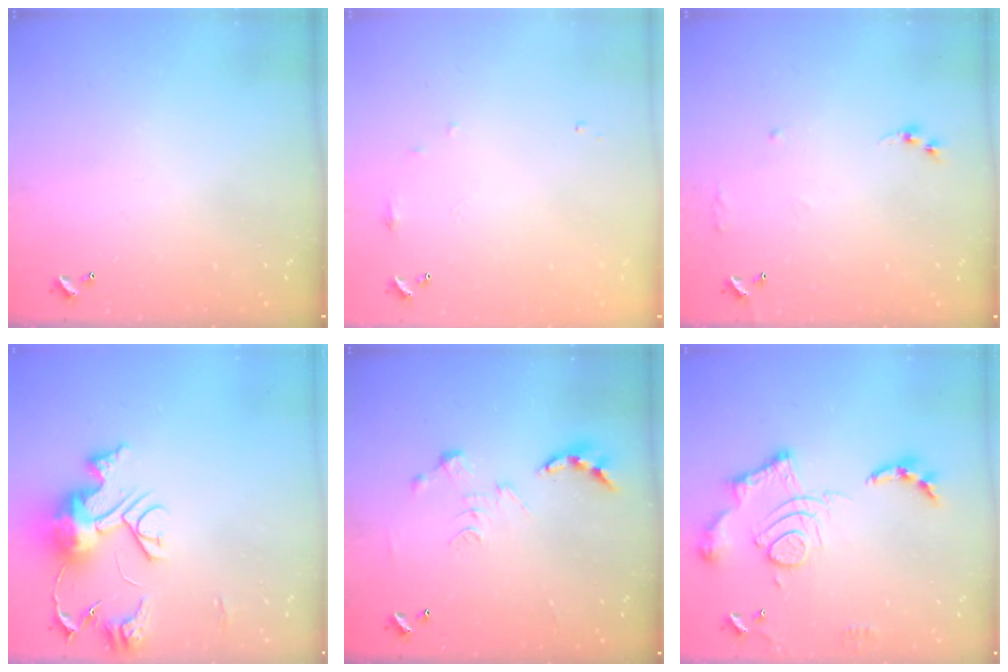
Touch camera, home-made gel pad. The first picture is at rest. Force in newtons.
{"total": 6.7, "press": 6.6, "slide": 0.9}
{"total": 7.5, "press": 7.4, "slide": 0.8}
{"total": 13.9, "press": 13.8, "slide": 1.5}
{"total": 0.0}
{"total": 16.5, "press": 16.4, "slide": 1.7}